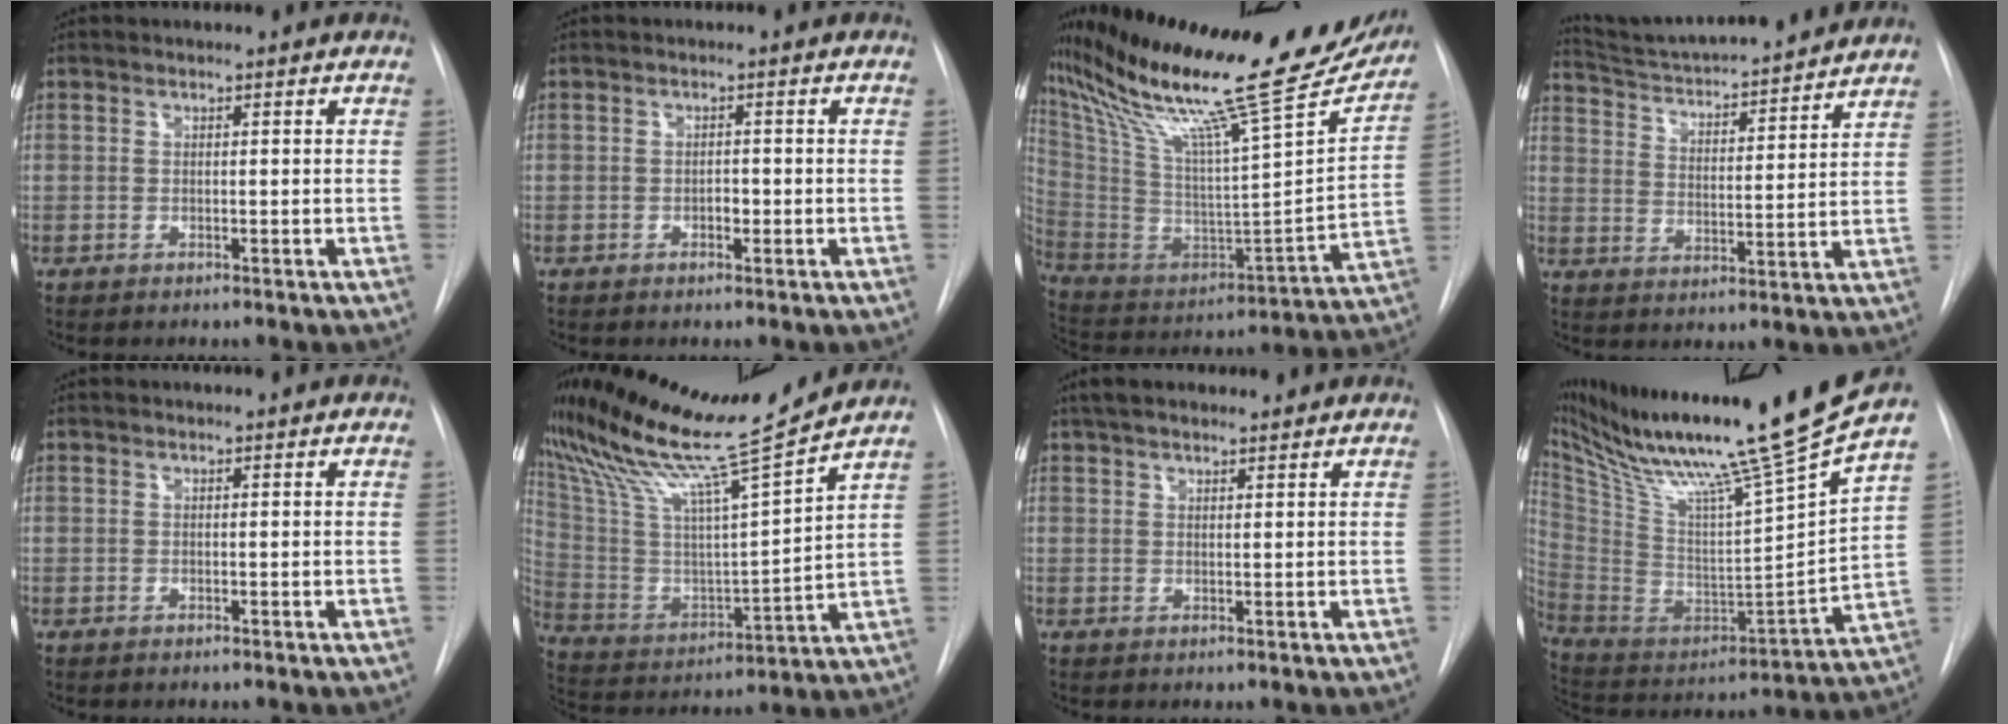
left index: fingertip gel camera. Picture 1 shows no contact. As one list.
[{"total": 1.2, "force": [-0.7, 0.7, 0.7], "torque": [-0.010, 0.000, -0.015]}, {"total": 32.8, "force": [26.7, 3.9, 18.7], "torque": [-0.331, -0.054, 0.395]}, {"total": 17.5, "force": [16.3, 0.8, 6.4], "torque": [-0.106, -0.005, 0.241]}, {"total": 0.0}, {"total": 18.6, "force": [16.5, -1.8, 8.3], "torque": [-0.168, -0.038, 0.286]}, {"total": 5.7, "force": [4.6, 1.9, 2.8], "torque": [-0.039, 0.030, 0.077]}, {"total": 28.0, "force": [21.8, -2.0, 17.5], "torque": [-0.297, -0.061, 0.353]}]